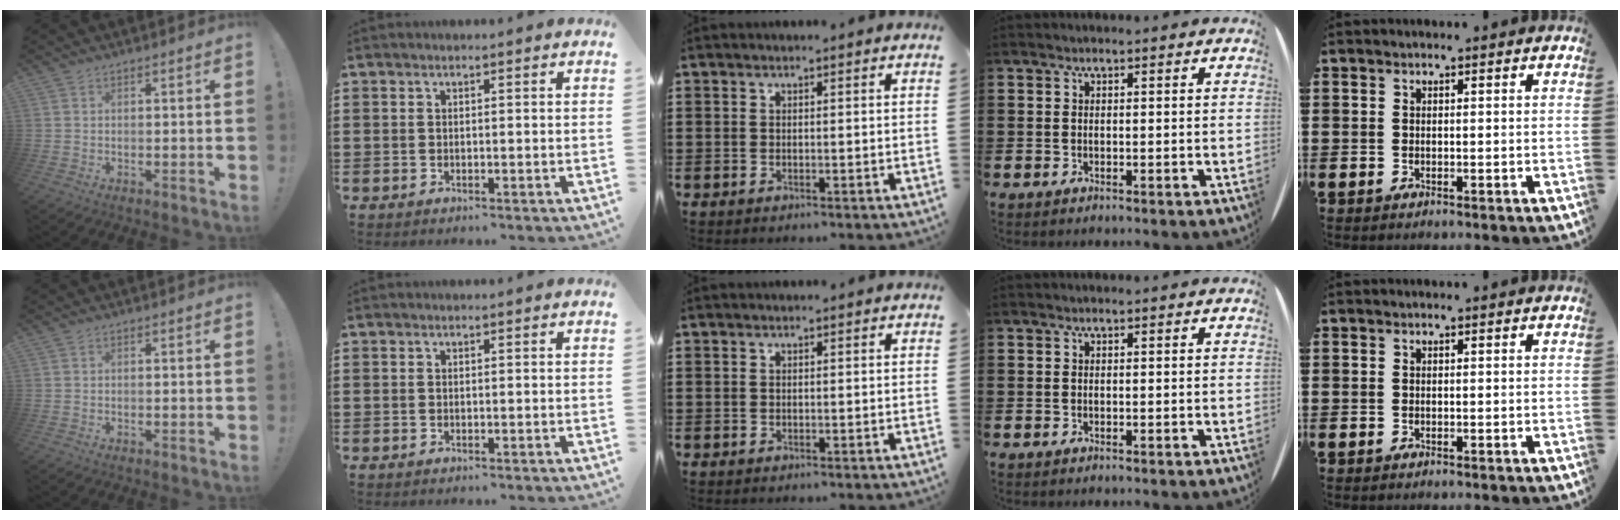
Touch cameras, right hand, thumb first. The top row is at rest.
{}